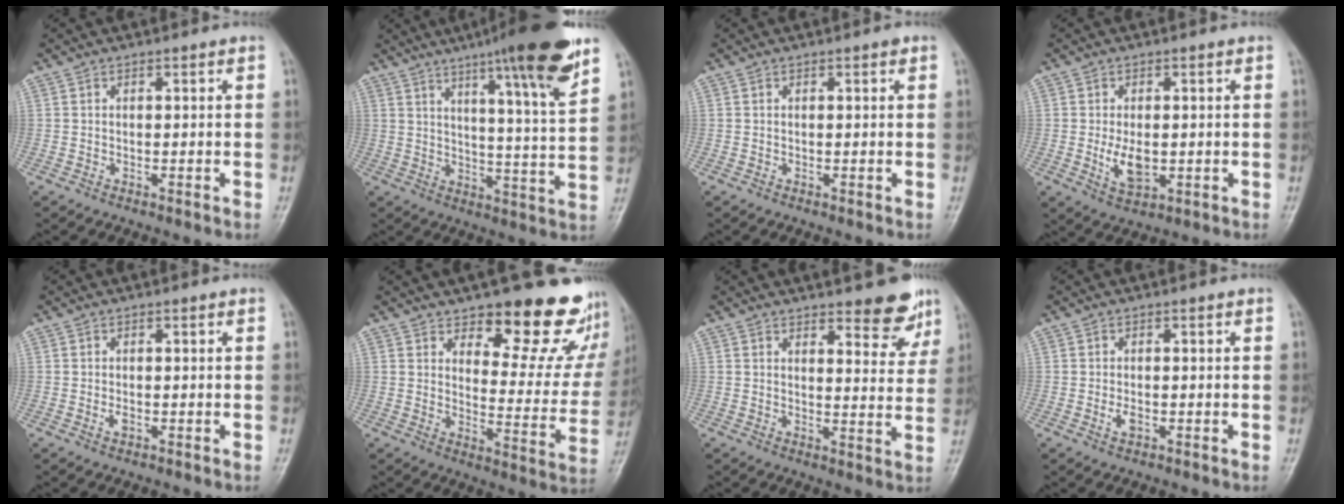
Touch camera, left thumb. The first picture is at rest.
{"total": 17.8, "force": [11.4, 1.5, 13.6], "torque": [-0.183, -0.054, 0.160]}
{"total": 0.6, "force": [0.3, 0.2, 0.4], "torque": [-0.006, -0.001, 0.002]}
{"total": 5.5, "force": [-0.4, 3.1, 4.5], "torque": [-0.075, -0.011, 0.001]}
{"total": 1.2, "force": [-0.2, 0.7, 1.0], "torque": [-0.014, -0.001, -0.002]}
{"total": 17.8, "force": [14.1, 6.7, 8.5], "torque": [-0.050, -0.112, 0.172]}
{"total": 8.0, "force": [5.9, 2.7, 4.7], "torque": [-0.028, -0.041, 0.073]}
{"total": 1.8, "force": [-0.4, 1.0, 1.4], "torque": [-0.025, -0.001, -0.006]}